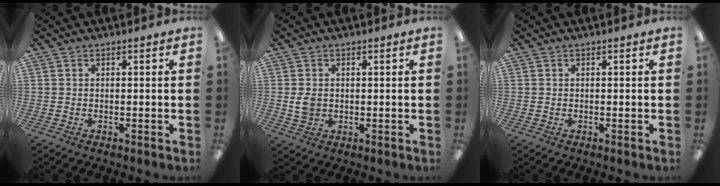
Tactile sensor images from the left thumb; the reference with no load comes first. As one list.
[{"total": 3.5, "force": [0.1, 2.8, 2.1], "torque": [-0.039, -0.001, -0.001]}, {"total": 0.0}]